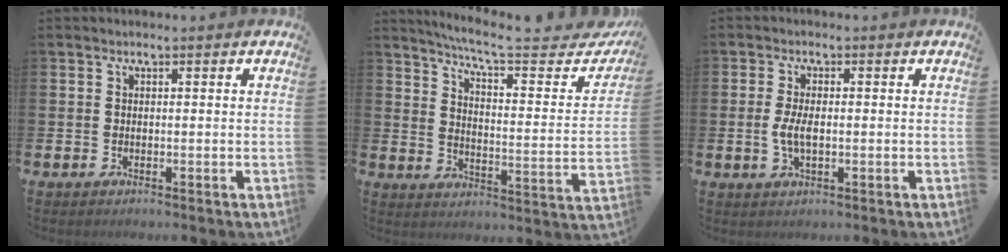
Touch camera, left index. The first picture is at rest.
{"total": 7.1, "force": [6.3, 0.5, 3.3], "torque": [-0.071, -0.052, 0.097]}
{"total": 3.4, "force": [-0.2, 1.5, 3.0], "torque": [-0.061, 0.001, -0.008]}